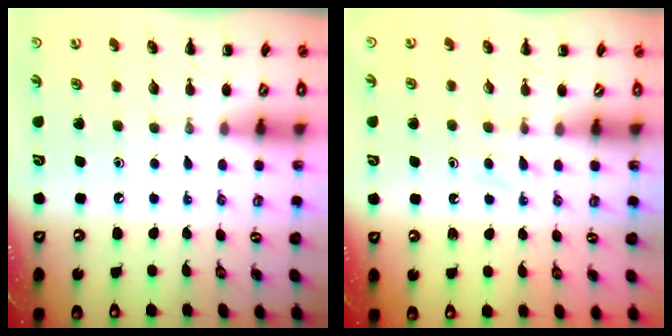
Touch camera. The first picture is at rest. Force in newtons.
{"total": 3.8, "press": 3.6, "slide": 1.2}